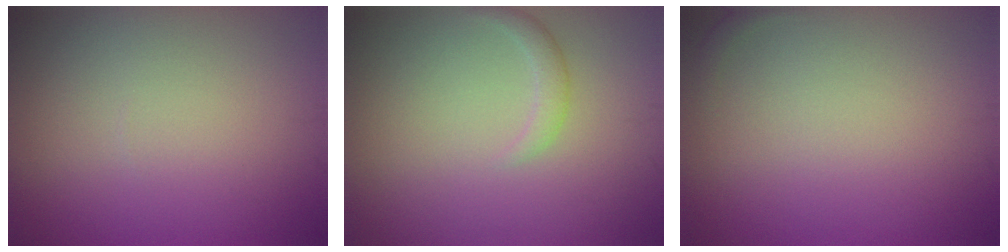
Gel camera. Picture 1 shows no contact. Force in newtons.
{"total": 1.2, "press": 1.2, "slide": 0.0}
{"total": 0.6, "press": 0.6, "slide": 0.1}